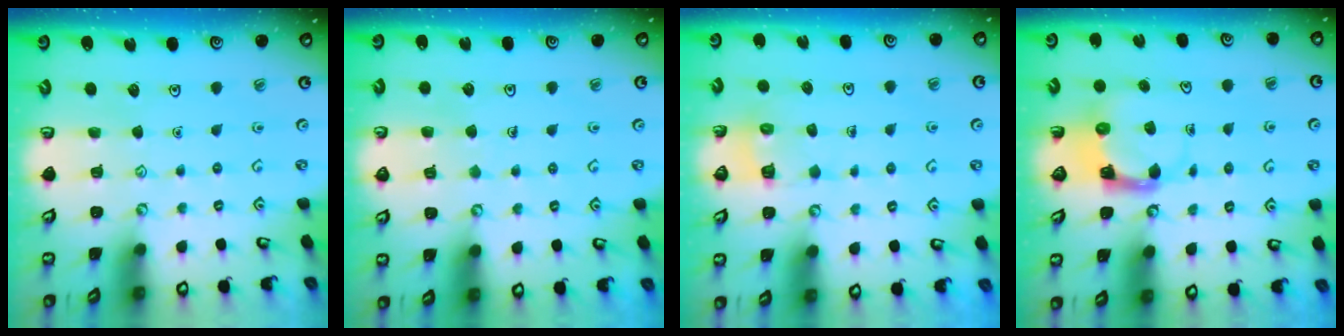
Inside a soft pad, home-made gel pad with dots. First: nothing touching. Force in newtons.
{"total": 3.3, "press": 3.3, "slide": 0.2}
{"total": 3.2, "press": 3.2, "slide": 0.2}
{"total": 3.9, "press": 3.9, "slide": 0.7}